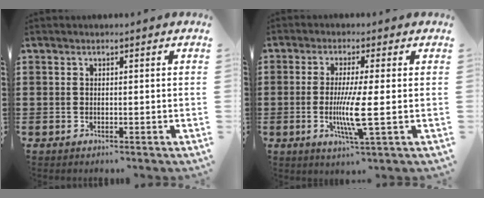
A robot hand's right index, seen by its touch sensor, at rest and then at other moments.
{"total": 7.1, "force": [-1.2, 0.2, 7.1], "torque": [-0.142, -0.021, -0.026]}